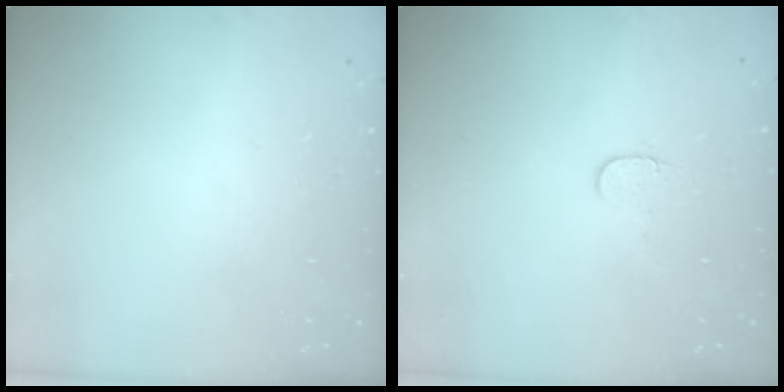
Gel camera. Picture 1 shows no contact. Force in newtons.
{"total": 4.7, "press": 4.7, "slide": 0.5}